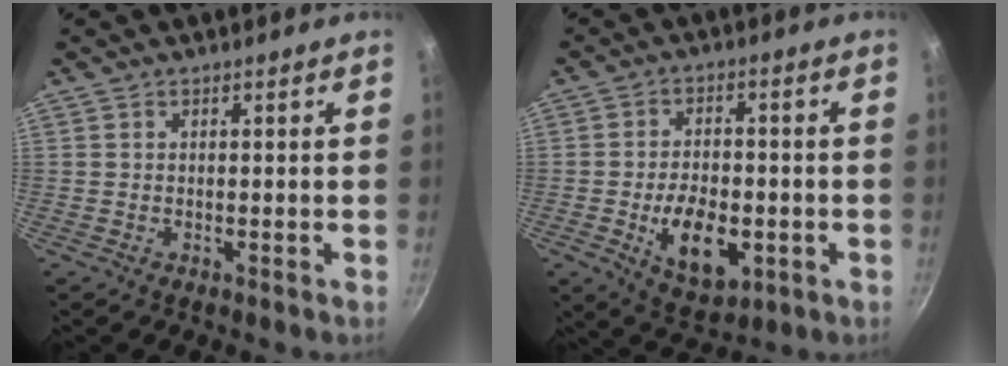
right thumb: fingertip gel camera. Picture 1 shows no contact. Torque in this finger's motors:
{"motor_torque": [-0.15, 0.37, -0.01, 0.11, 0.02]}